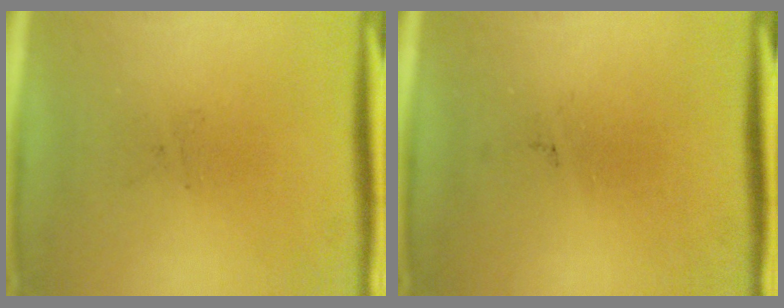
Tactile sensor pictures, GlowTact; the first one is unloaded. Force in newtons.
{"total": 0.0}